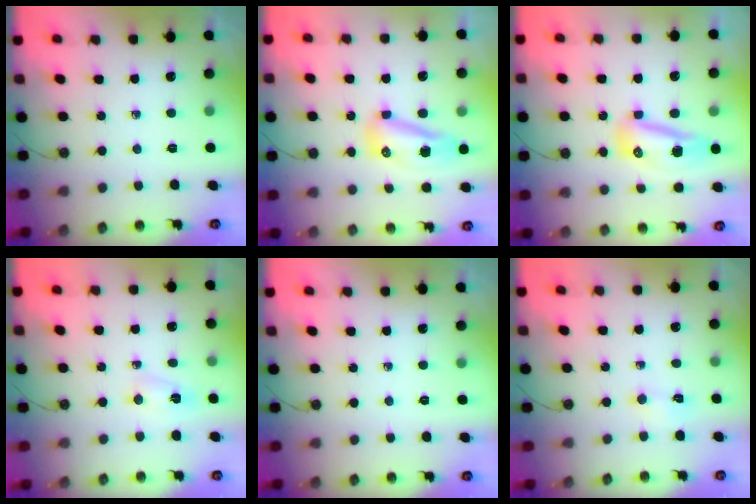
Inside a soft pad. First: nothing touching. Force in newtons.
{"total": 13.3, "press": 11.2, "slide": 7.0}
{"total": 17.5, "press": 12.4, "slide": 12.4}
{"total": 2.2, "press": 2.2, "slide": 0.5}
{"total": 0.0}
{"total": 3.2, "press": 3.1, "slide": 0.4}